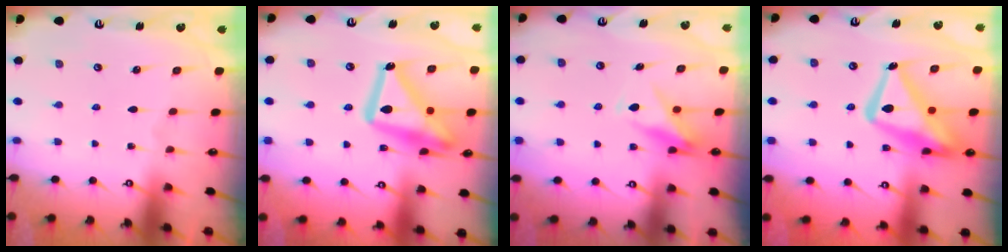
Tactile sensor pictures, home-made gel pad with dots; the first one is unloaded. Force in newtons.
{"total": 18.5, "press": 18.4, "slide": 1.6}
{"total": 9.7, "press": 9.7, "slide": 0.7}
{"total": 18.0, "press": 17.9, "slide": 1.4}